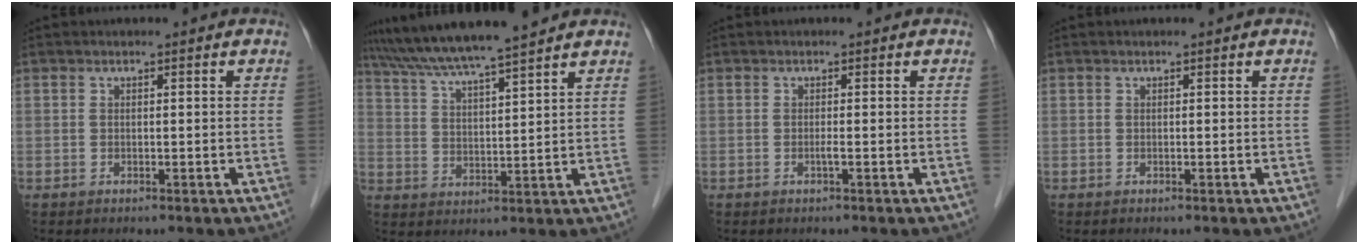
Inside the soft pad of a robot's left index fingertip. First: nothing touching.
{"total": 11.3, "force": [10.0, -0.8, 5.4], "torque": [-0.099, 0.017, 0.167]}
{"total": 0.6, "force": [-0.5, -0.2, 0.4], "torque": [-0.007, -0.005, -0.011]}
{"total": 0.0}